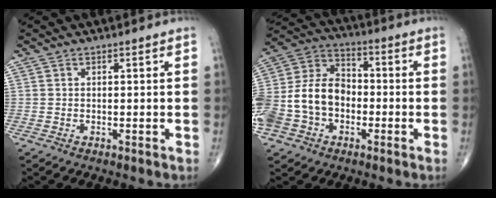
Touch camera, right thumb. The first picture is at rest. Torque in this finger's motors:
{"motor_torque": [2.37, 2.13, 1.12, -0.93, 0.21]}